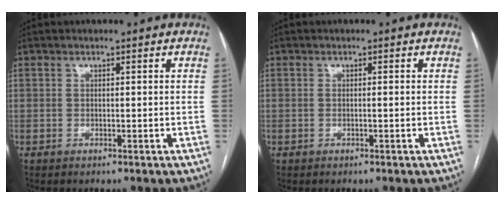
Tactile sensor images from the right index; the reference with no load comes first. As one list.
[{"total": 0.5, "force": [0.0, 0.0, 0.5], "torque": [-0.011, 0.002, 0.003]}]